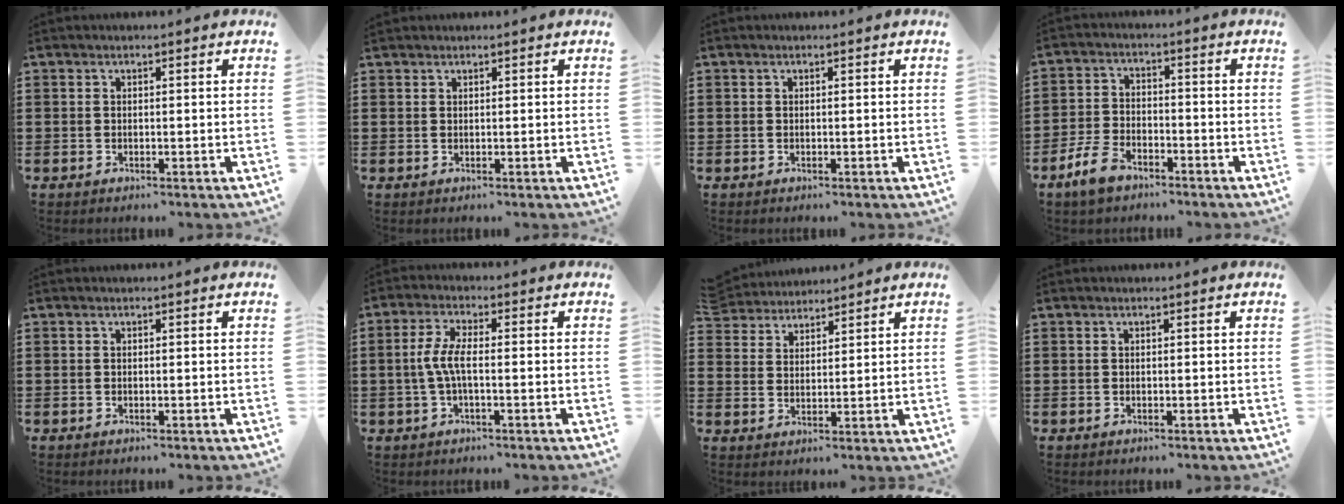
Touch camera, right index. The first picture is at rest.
{"total": 0.5, "force": [0.5, 0.2, -0.1], "torque": [0.001, 0.003, 0.010]}
{"total": 0.0}
{"total": 5.4, "force": [-3.8, 2.5, 2.7], "torque": [-0.074, 0.007, -0.080]}
{"total": 0.0}
{"total": 4.7, "force": [-0.7, 1.3, 4.4], "torque": [-0.109, -0.006, -0.023]}
{"total": 4.4, "force": [4.2, 1.4, -0.3], "torque": [-0.014, -0.010, 0.079]}
{"total": 0.0}